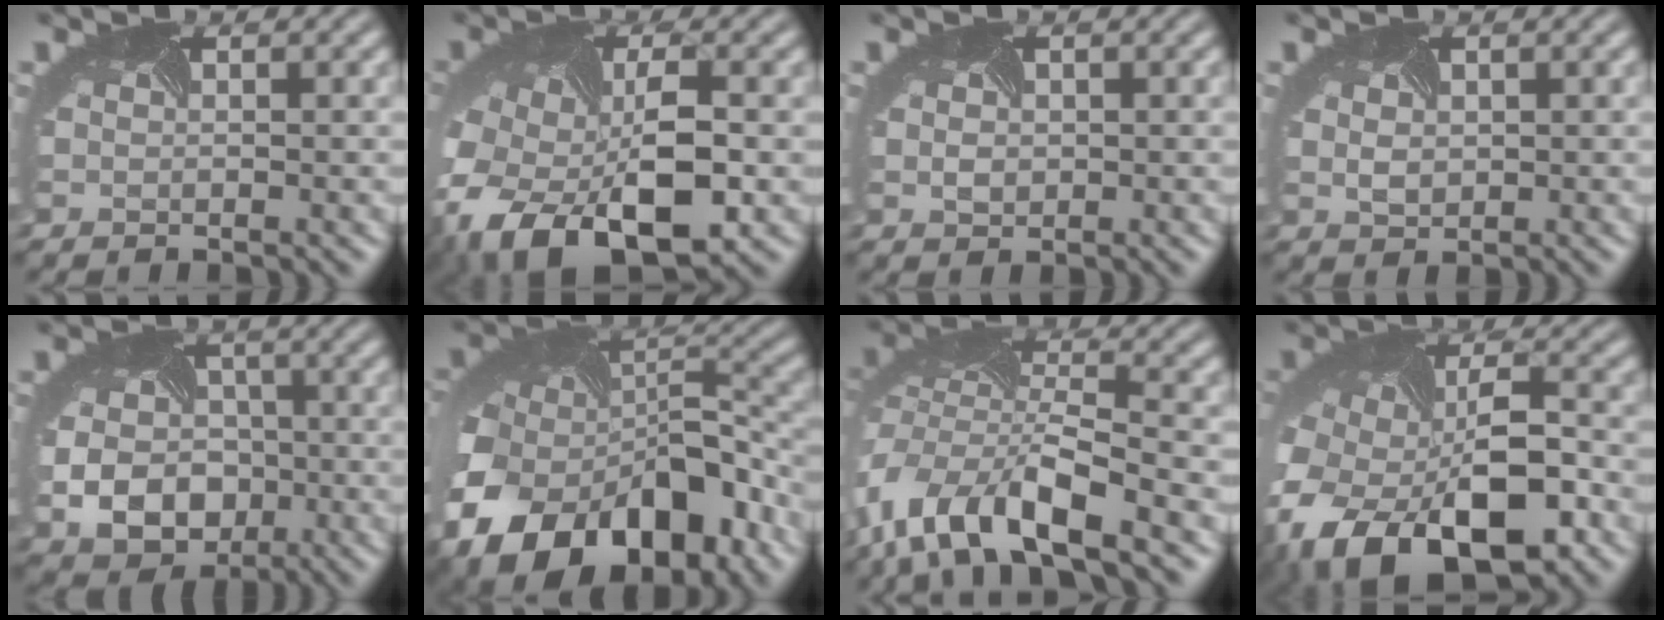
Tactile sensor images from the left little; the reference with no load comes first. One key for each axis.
{"total": 11.8, "fx": -5.2, "fy": 6.2, "fz": 8.6, "tx": -0.191, "ty": -0.041, "tz": -0.078}
{"total": 1.2, "fx": 0.0, "fy": 1.1, "fz": 0.5, "tx": -0.012, "ty": -0.003, "tz": 0.006}
{"total": 1.2, "fx": 0.3, "fy": 1.0, "fz": 0.6, "tx": -0.017, "ty": -0.004, "tz": 0.012}
{"total": 7.7, "fx": -2.1, "fy": 6.1, "fz": 4.2, "tx": -0.068, "ty": -0.025, "tz": -0.035}
{"total": 16.1, "fx": -7.8, "fy": 10.4, "fz": 9.5, "tx": -0.188, "ty": -0.044, "tz": -0.113}
{"total": 11.0, "fx": -6.4, "fy": 4.0, "fz": 8.0, "tx": -0.157, "ty": -0.012, "tz": -0.120}
{"total": 13.0, "fx": -6.1, "fy": 6.9, "fz": 9.2, "tx": -0.195, "ty": -0.045, "tz": -0.095}